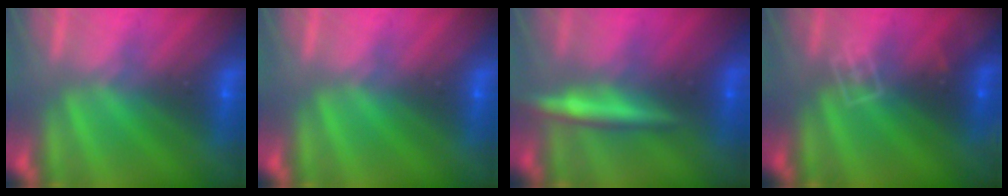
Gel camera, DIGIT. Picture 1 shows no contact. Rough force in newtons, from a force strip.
{"total": 0.0}
{"total": 2.7}
{"total": 2.9}